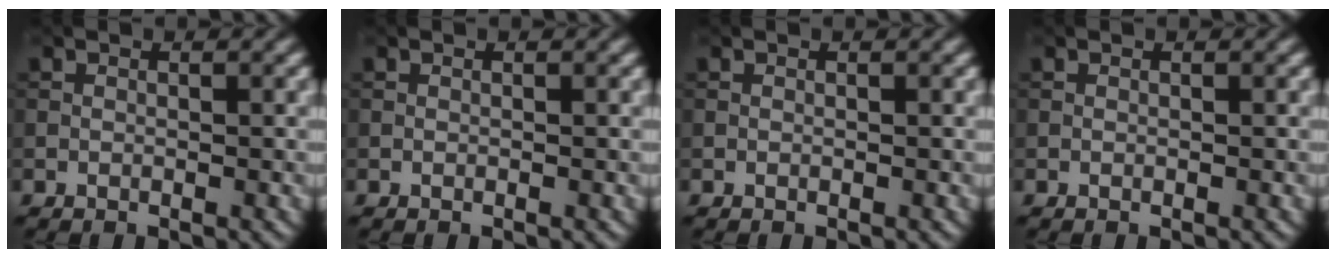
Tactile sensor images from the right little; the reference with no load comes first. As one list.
[{"total": 0.0}, {"total": 0.0}, {"total": 0.0}]